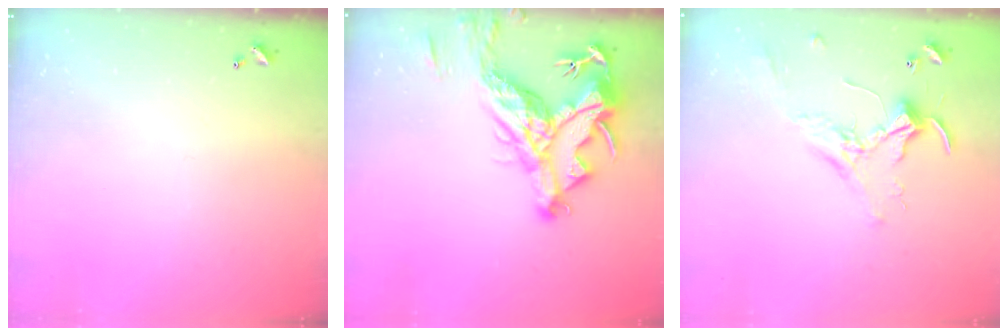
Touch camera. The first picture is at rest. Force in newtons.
{"total": 15.6, "press": 15.4, "slide": 2.6}
{"total": 2.2, "press": 2.1, "slide": 0.4}